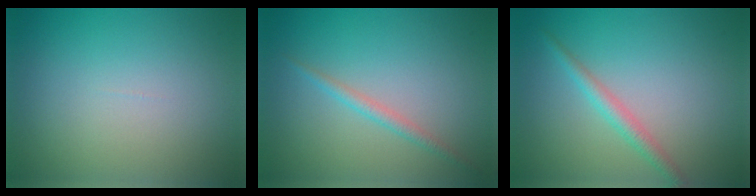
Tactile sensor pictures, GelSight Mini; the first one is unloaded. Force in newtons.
{"total": 1.4, "press": 1.4, "slide": 0.1}
{"total": 2.0, "press": 2.0, "slide": 0.1}